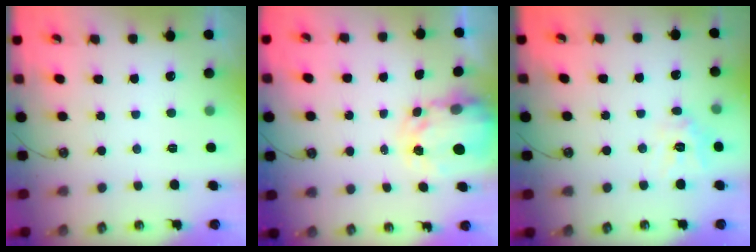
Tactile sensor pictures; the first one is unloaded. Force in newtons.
{"total": 5.9, "press": 5.8, "slide": 0.6}
{"total": 11.0, "press": 10.9, "slide": 0.9}